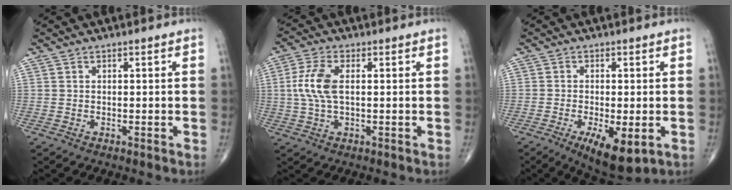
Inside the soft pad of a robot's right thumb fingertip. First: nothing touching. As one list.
[{"total": 7.1, "force": [0.7, 3.3, 6.3], "torque": [-0.153, 0.009, 0.011]}, {"total": 9.1, "force": [-3.2, 3.4, 7.8], "torque": [-0.120, -0.015, -0.045]}]